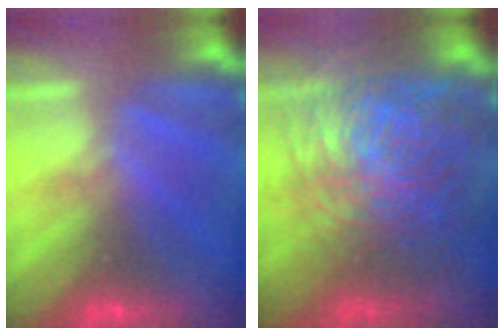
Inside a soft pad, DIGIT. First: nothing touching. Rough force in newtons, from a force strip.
{"total": 8.2}